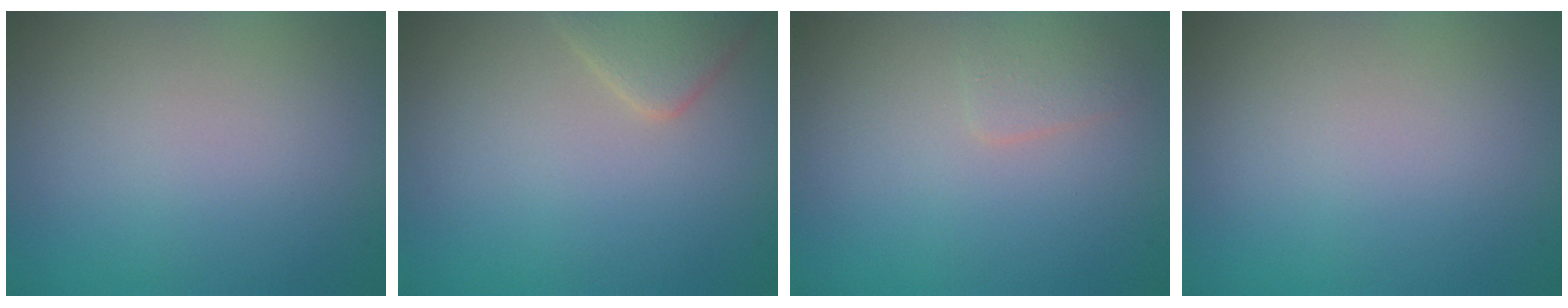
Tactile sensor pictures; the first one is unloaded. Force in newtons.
{"total": 2.6, "press": 2.6, "slide": 0.2}
{"total": 1.4, "press": 1.4, "slide": 0.0}
{"total": 0.0}